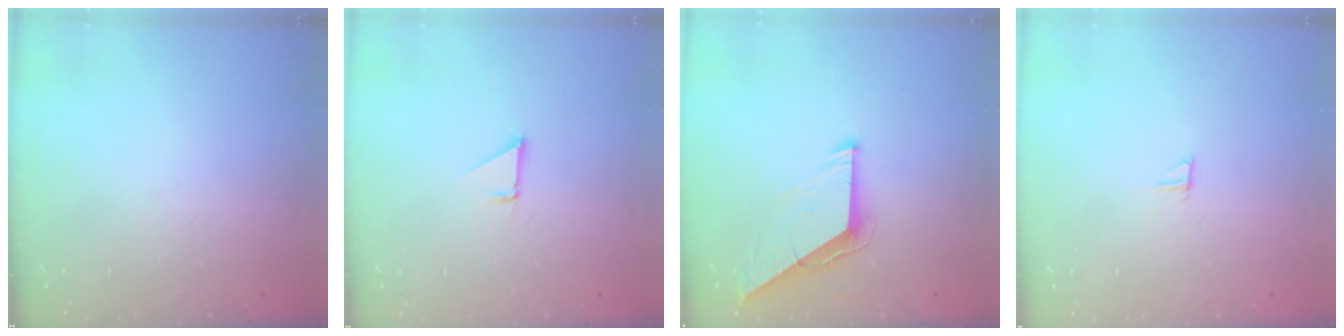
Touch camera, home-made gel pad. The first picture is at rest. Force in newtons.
{"total": 1.3, "press": 1.3, "slide": 0.1}
{"total": 9.5, "press": 9.4, "slide": 1.0}
{"total": 5.4, "press": 5.4, "slide": 0.5}